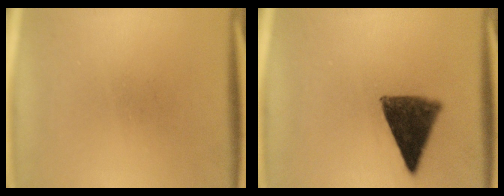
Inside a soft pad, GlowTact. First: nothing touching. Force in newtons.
{"total": 10.4}